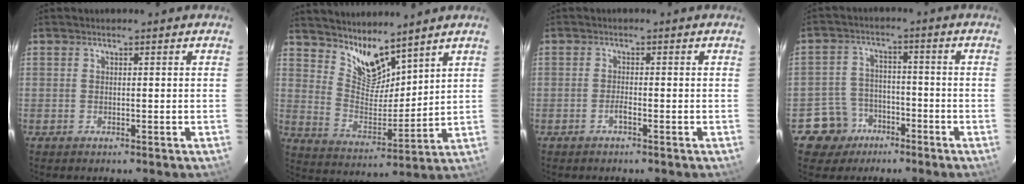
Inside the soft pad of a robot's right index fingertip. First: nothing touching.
{"total": 9.4, "force": [8.1, 2.6, 4.1], "torque": [-0.076, -0.013, 0.160]}
{"total": 1.1, "force": [-0.8, 0.1, 0.8], "torque": [-0.018, 0.001, -0.016]}
{"total": 7.3, "force": [-4.3, 5.8, 0.3], "torque": [-0.025, 0.031, -0.064]}